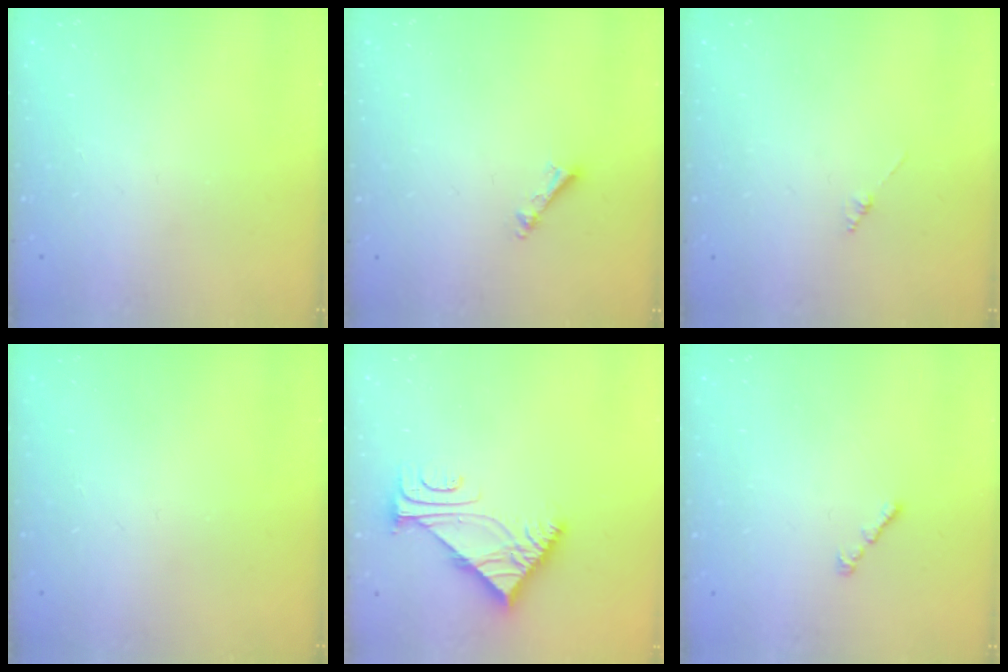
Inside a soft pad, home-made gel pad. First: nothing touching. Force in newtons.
{"total": 3.2, "press": 3.2, "slide": 0.3}
{"total": 1.3, "press": 1.3, "slide": 0.3}
{"total": 0.0}
{"total": 5.6, "press": 5.5, "slide": 0.8}
{"total": 1.0, "press": 0.9, "slide": 0.5}